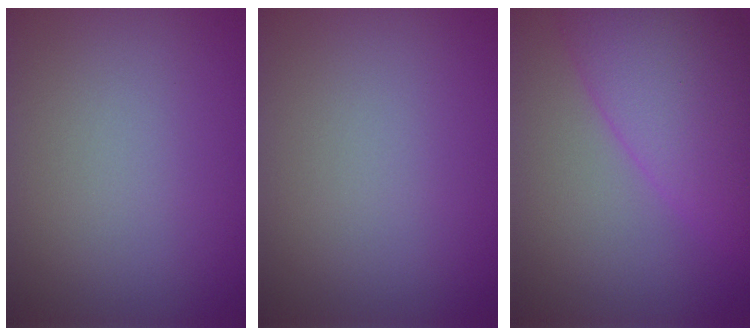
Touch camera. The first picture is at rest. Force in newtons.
{"total": 0.0}
{"total": 9.8, "press": 9.8, "slide": 0.4}